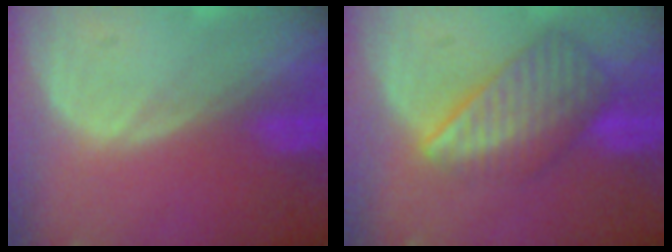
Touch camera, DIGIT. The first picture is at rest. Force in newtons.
{"total": 8.6, "press": 7.5, "slide": 4.1}